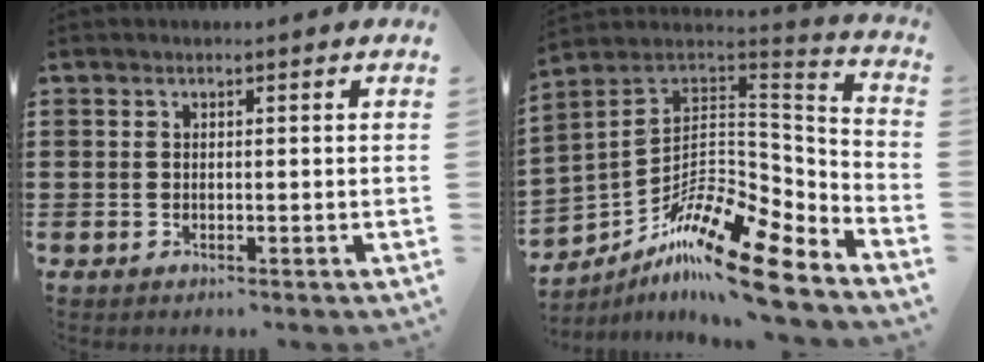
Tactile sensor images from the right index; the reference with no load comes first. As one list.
[{"total": 14.5, "force": [-10.1, 4.4, 9.5], "torque": [-0.160, 0.021, -0.187]}]